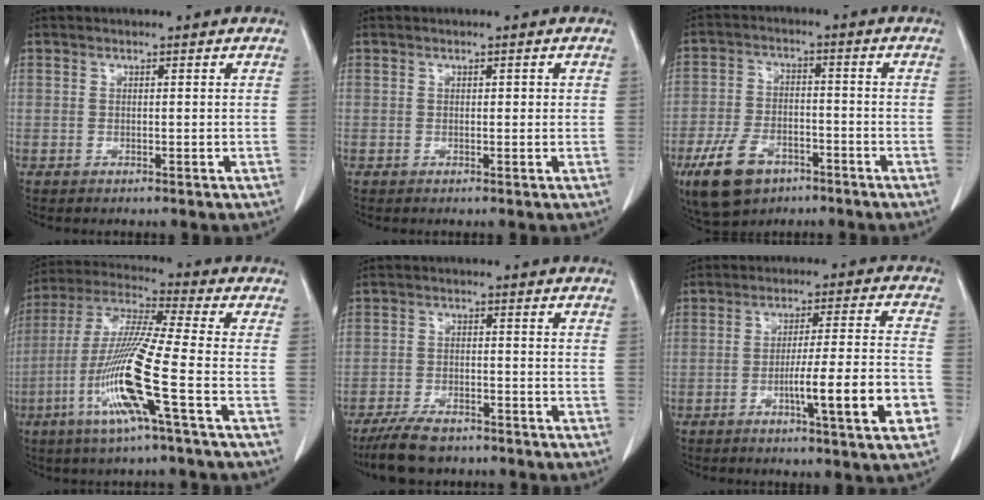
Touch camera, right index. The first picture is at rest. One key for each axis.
{"total": 0.6, "fx": 0.1, "fy": 0.4, "fz": 0.5, "tx": -0.004, "ty": 0.003, "tz": 0.002}
{"total": 9.9, "fx": -5.9, "fy": 5.5, "fz": 5.7, "tx": -0.124, "ty": -0.003, "tz": -0.100}
{"total": 14.6, "fx": -5.1, "fy": -0.9, "fz": 13.6, "tx": -0.282, "ty": -0.014, "tz": -0.107}
{"total": 7.6, "fx": -6.2, "fy": 2.5, "fz": 3.6, "tx": -0.068, "ty": -0.012, "tz": -0.106}
{"total": 12.2, "fx": -4.4, "fy": -0.1, "fz": 11.4, "tx": -0.173, "ty": -0.004, "tz": -0.069}